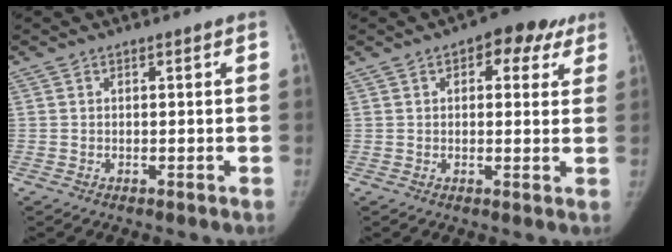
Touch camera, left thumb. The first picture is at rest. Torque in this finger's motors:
{"motor_torque": [-0.12, 0.37, -0.05, 0.01, 0.02]}